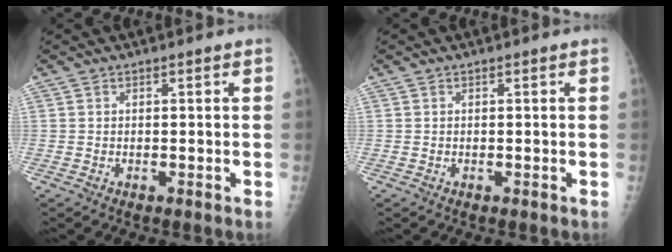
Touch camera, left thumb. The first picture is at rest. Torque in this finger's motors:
{"motor_torque": [0.01, 0.01, -0.07, -0.01, 0.00]}